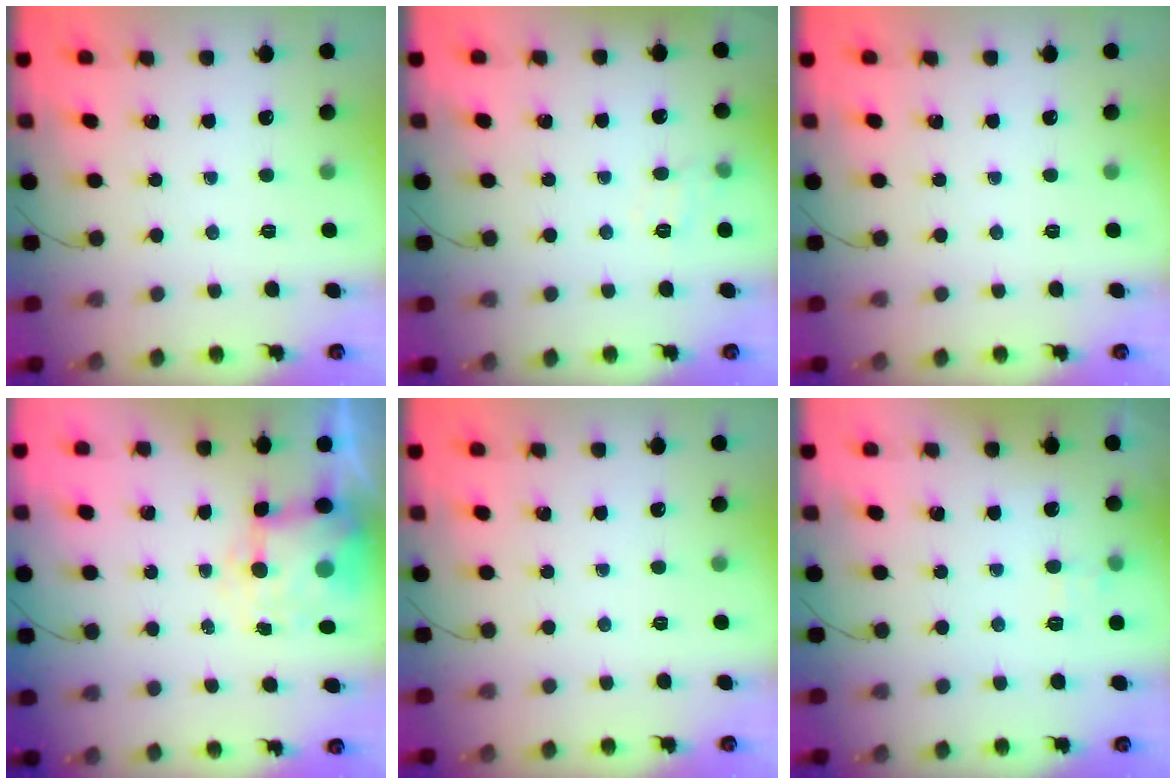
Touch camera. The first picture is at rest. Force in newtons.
{"total": 7.4, "press": 7.3, "slide": 1.6}
{"total": 0.0}
{"total": 7.1, "press": 6.9, "slide": 1.3}
{"total": 0.0}
{"total": 7.2, "press": 7.0, "slide": 1.5}